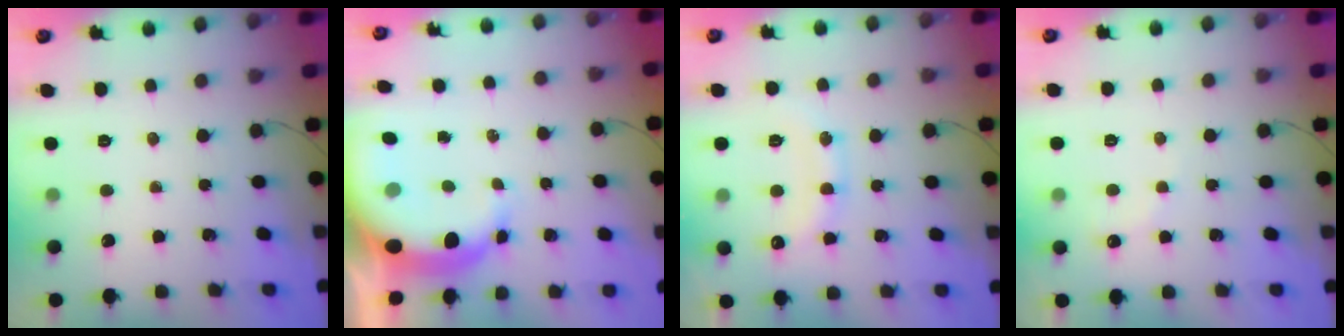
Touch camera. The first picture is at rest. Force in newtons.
{"total": 10.5, "press": 10.3, "slide": 2.0}
{"total": 11.6, "press": 11.6, "slide": 1.0}
{"total": 4.2, "press": 4.1, "slide": 1.0}